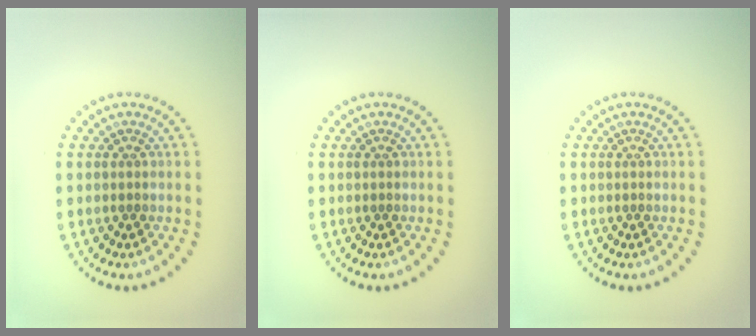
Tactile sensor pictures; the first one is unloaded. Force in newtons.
{"total": 0.0}
{"total": 0.0}